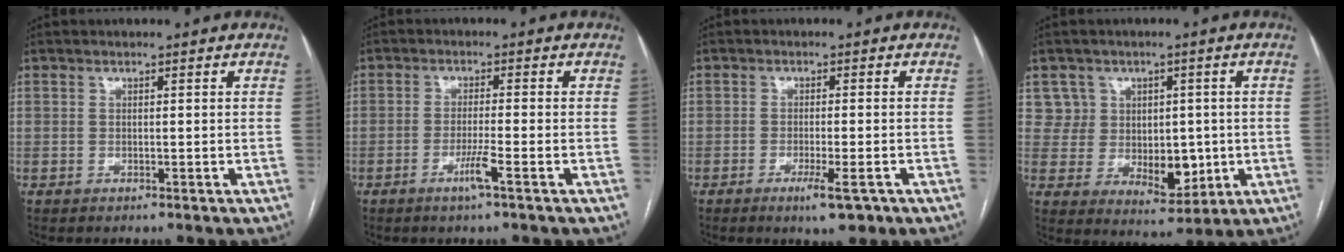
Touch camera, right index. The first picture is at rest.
{"total": 3.4, "force": [-1.7, -0.6, 2.8], "torque": [-0.058, -0.008, -0.036]}
{"total": 4.0, "force": [-2.2, 0.4, 3.3], "torque": [-0.053, -0.008, -0.033]}
{"total": 7.7, "force": [1.4, 7.1, 2.5], "torque": [-0.036, 0.017, 0.044]}